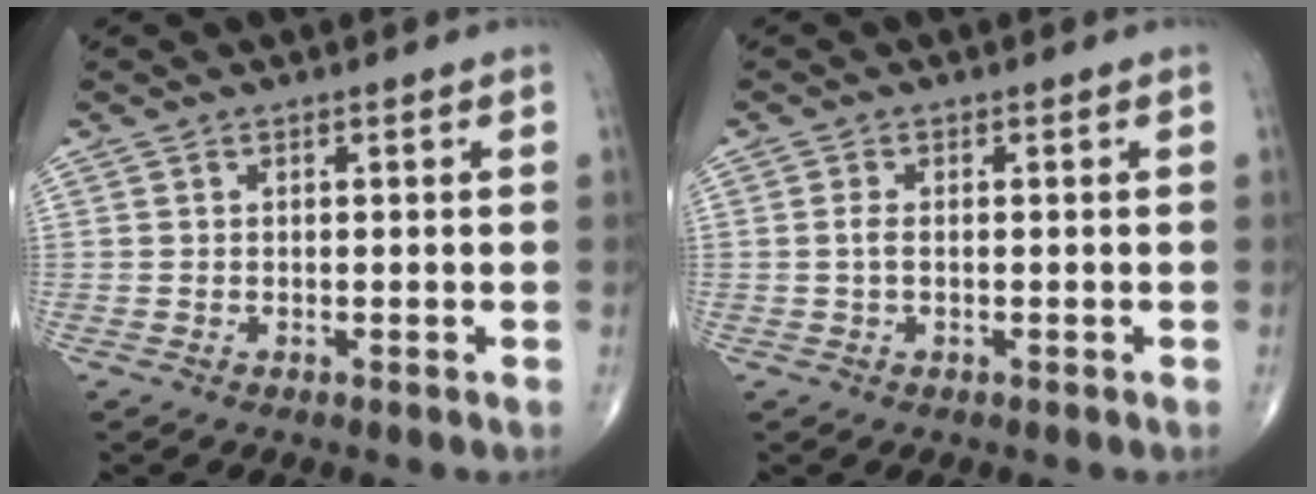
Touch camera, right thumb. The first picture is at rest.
{"total": 0.9, "force": [-0.1, 0.5, 0.7], "torque": [-0.012, 0.001, -0.003]}